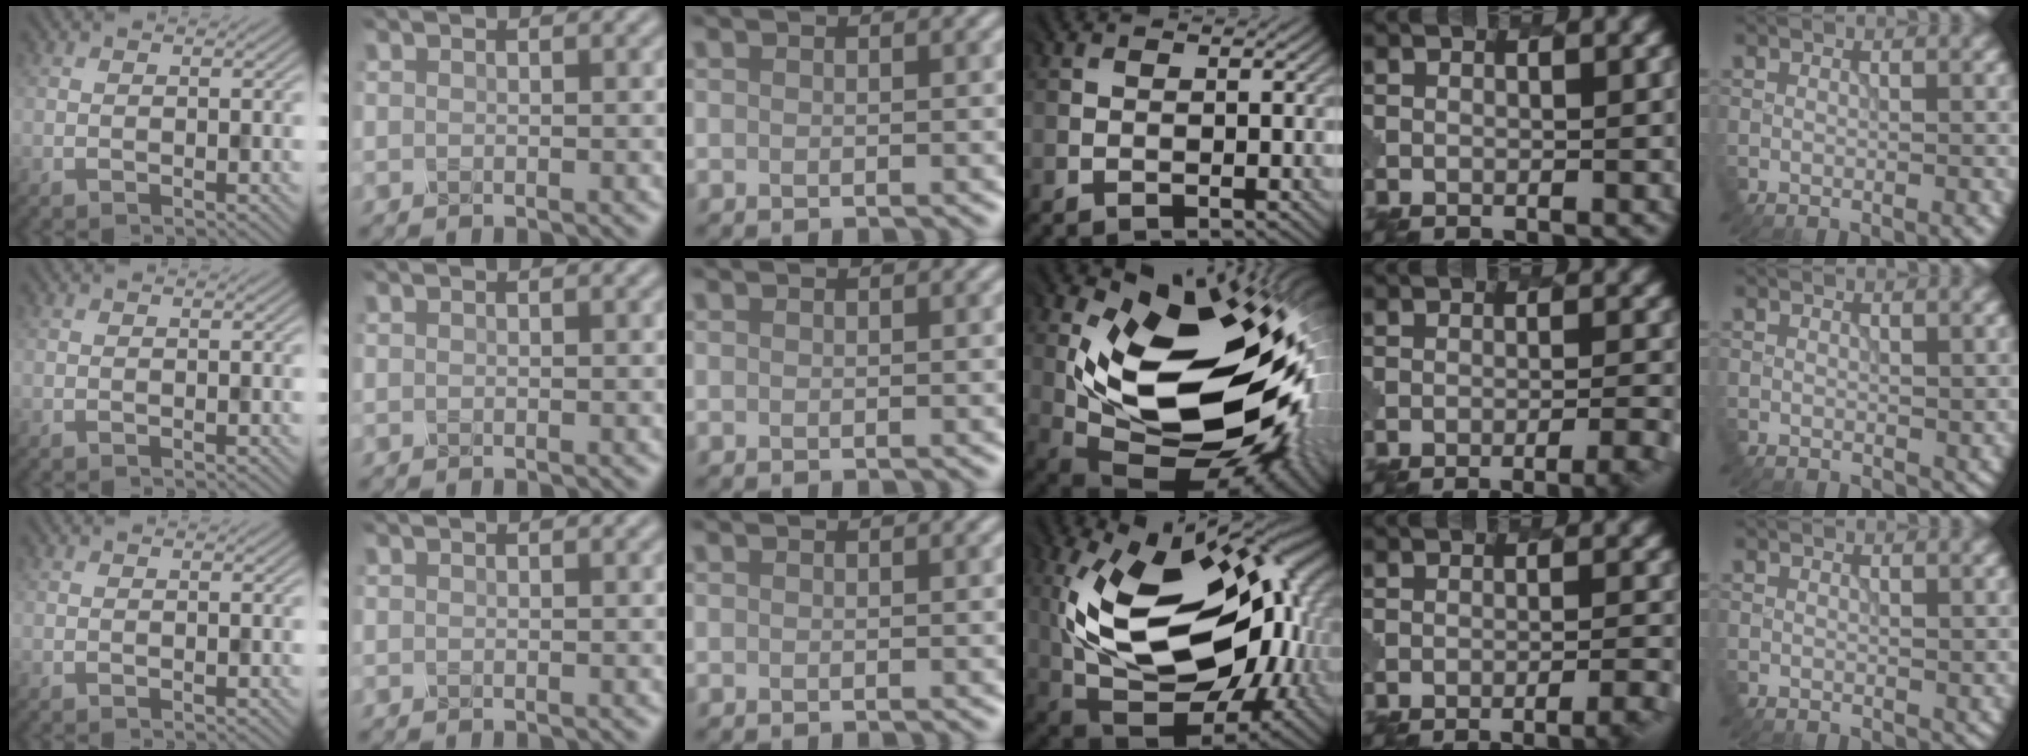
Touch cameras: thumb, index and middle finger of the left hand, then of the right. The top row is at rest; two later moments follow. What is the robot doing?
{"motion": "dispense", "object": "toothpaste"}